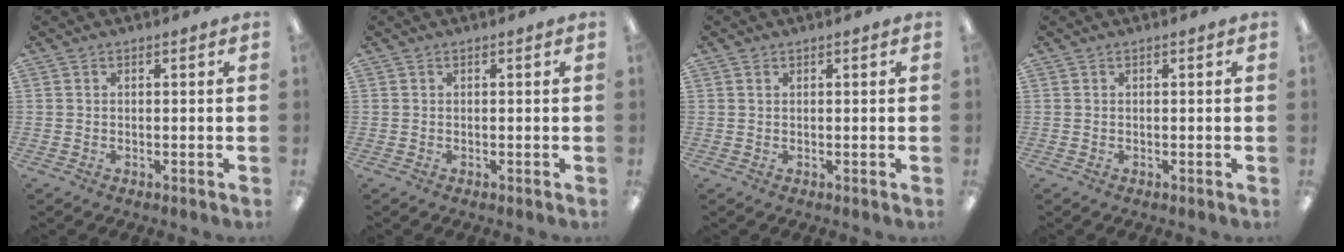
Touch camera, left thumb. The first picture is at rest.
{"total": 0.0}
{"total": 0.8, "force": [0.4, 0.5, 0.5], "torque": [-0.010, 0.003, 0.007]}
{"total": 0.0}